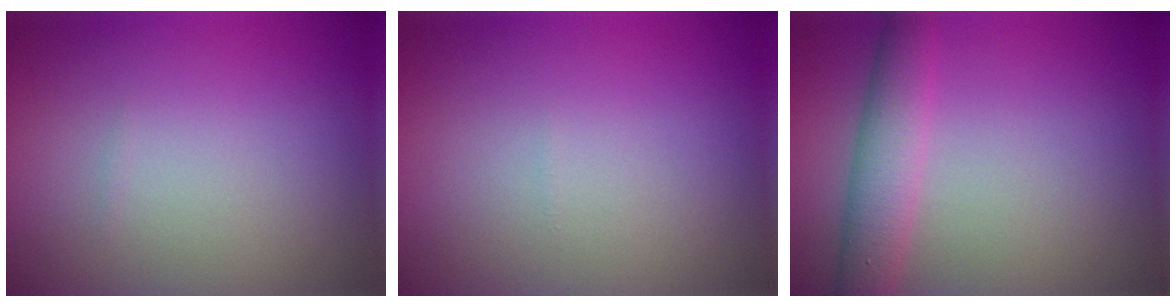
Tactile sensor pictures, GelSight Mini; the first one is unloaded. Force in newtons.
{"total": 0.0}
{"total": 4.0, "press": 4.0, "slide": 0.1}